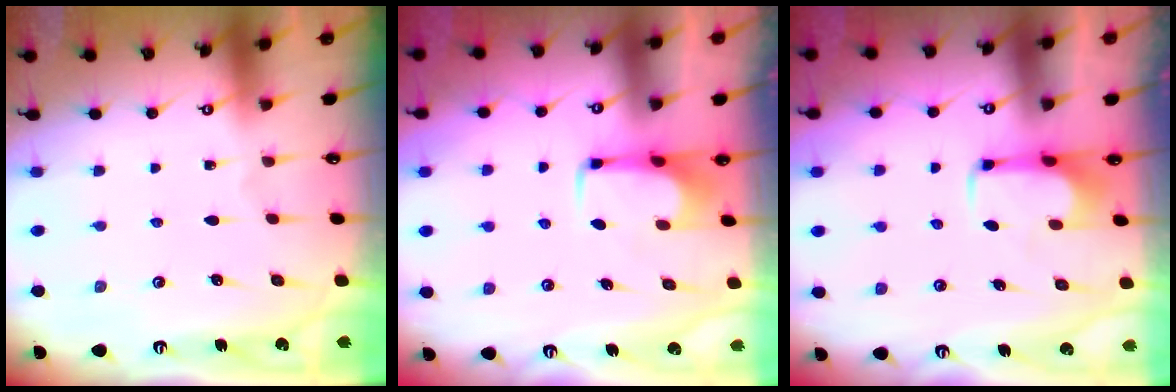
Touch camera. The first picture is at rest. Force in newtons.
{"total": 1.7, "press": 1.6, "slide": 0.4}
{"total": 1.9, "press": 1.8, "slide": 0.6}